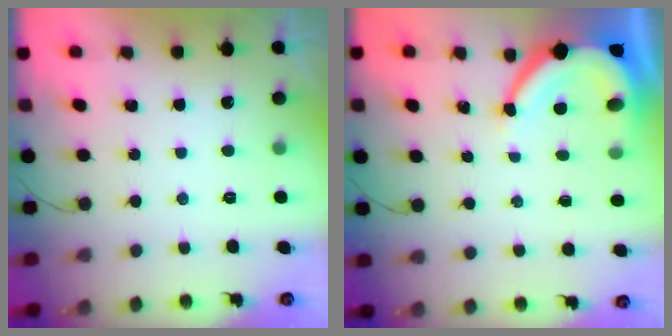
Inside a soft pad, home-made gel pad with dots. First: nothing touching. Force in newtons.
{"total": 7.7, "press": 7.6, "slide": 0.6}